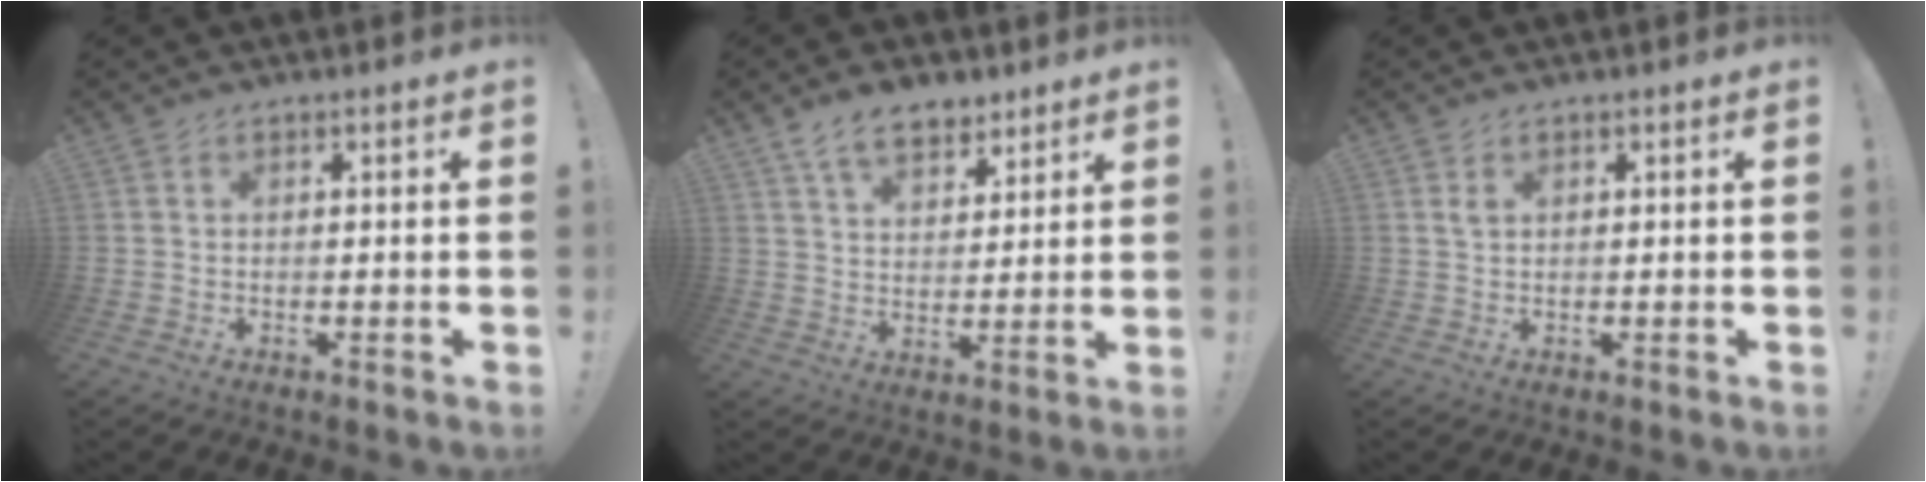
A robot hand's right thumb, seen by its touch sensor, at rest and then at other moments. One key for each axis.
{"total": 9.7, "fx": 6.7, "fy": 5.3, "fz": 4.5, "tx": -0.067, "ty": -0.031, "tz": 0.127}
{"total": 1.3, "fx": 0.8, "fy": 0.7, "fz": 0.8, "tx": -0.010, "ty": -0.001, "tz": 0.012}